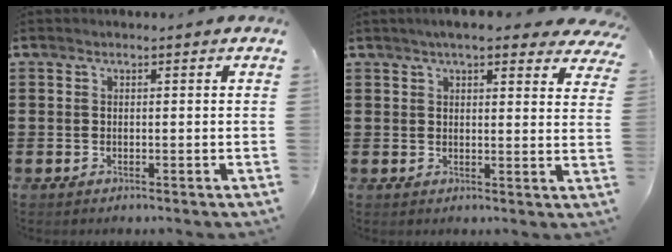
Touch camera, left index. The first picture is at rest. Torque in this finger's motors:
{"motor_torque": [2.14, 0.00, 0.15, -0.09]}